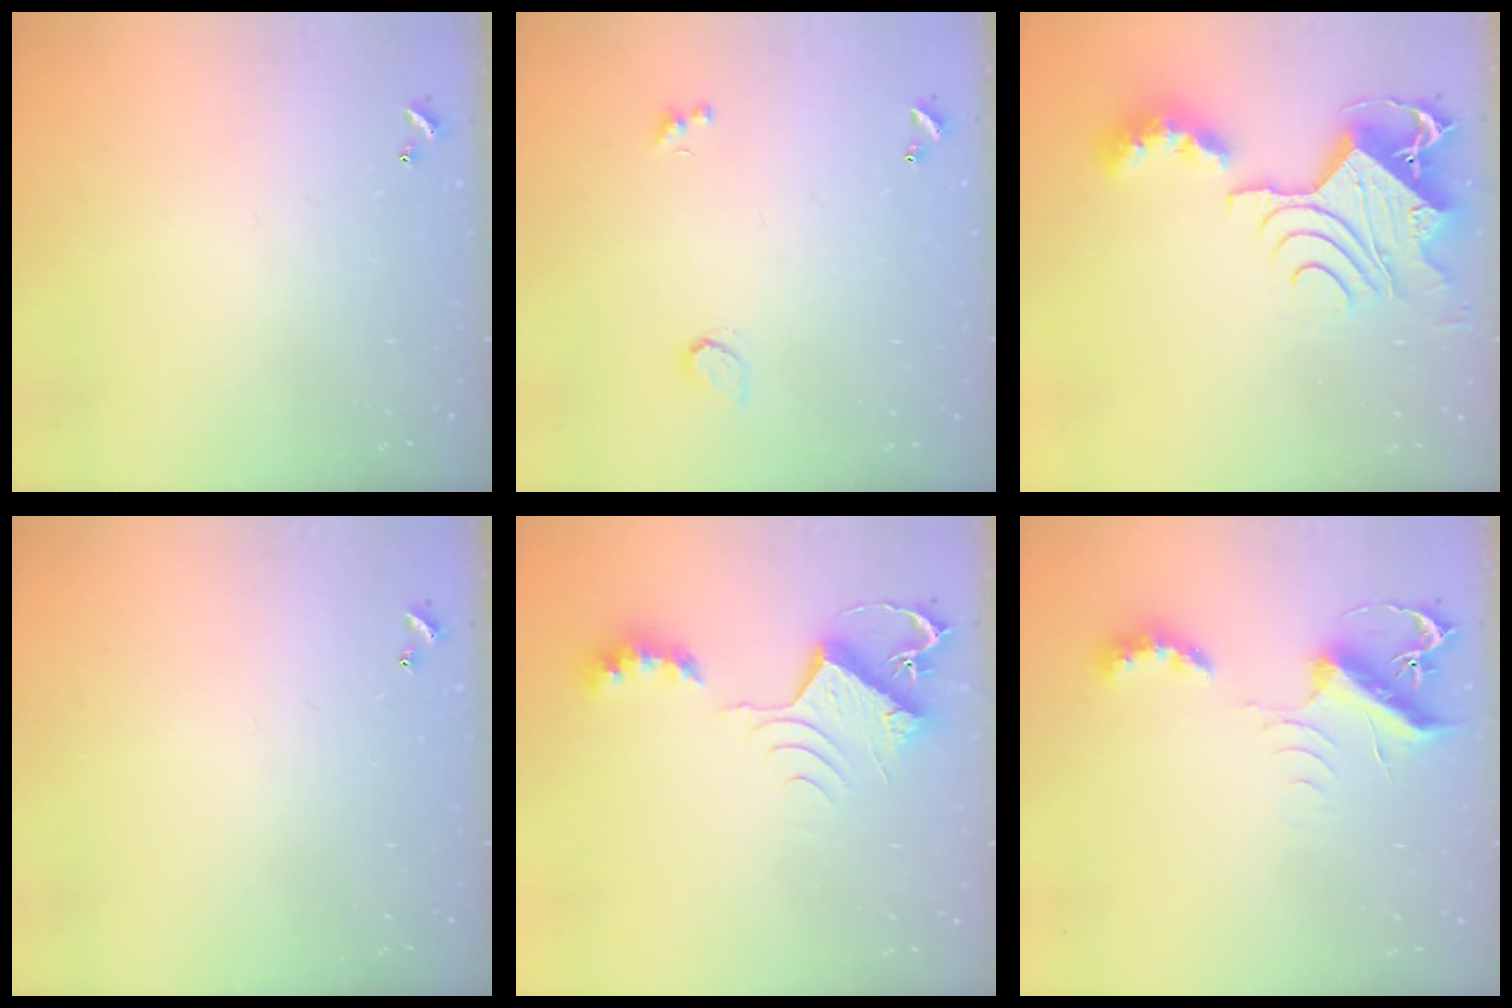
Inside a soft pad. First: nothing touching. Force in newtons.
{"total": 1.0, "press": 0.8, "slide": 0.5}
{"total": 13.6, "press": 13.5, "slide": 1.5}
{"total": 0.0}
{"total": 9.1, "press": 9.1, "slide": 0.2}
{"total": 7.1, "press": 7.1, "slide": 0.4}